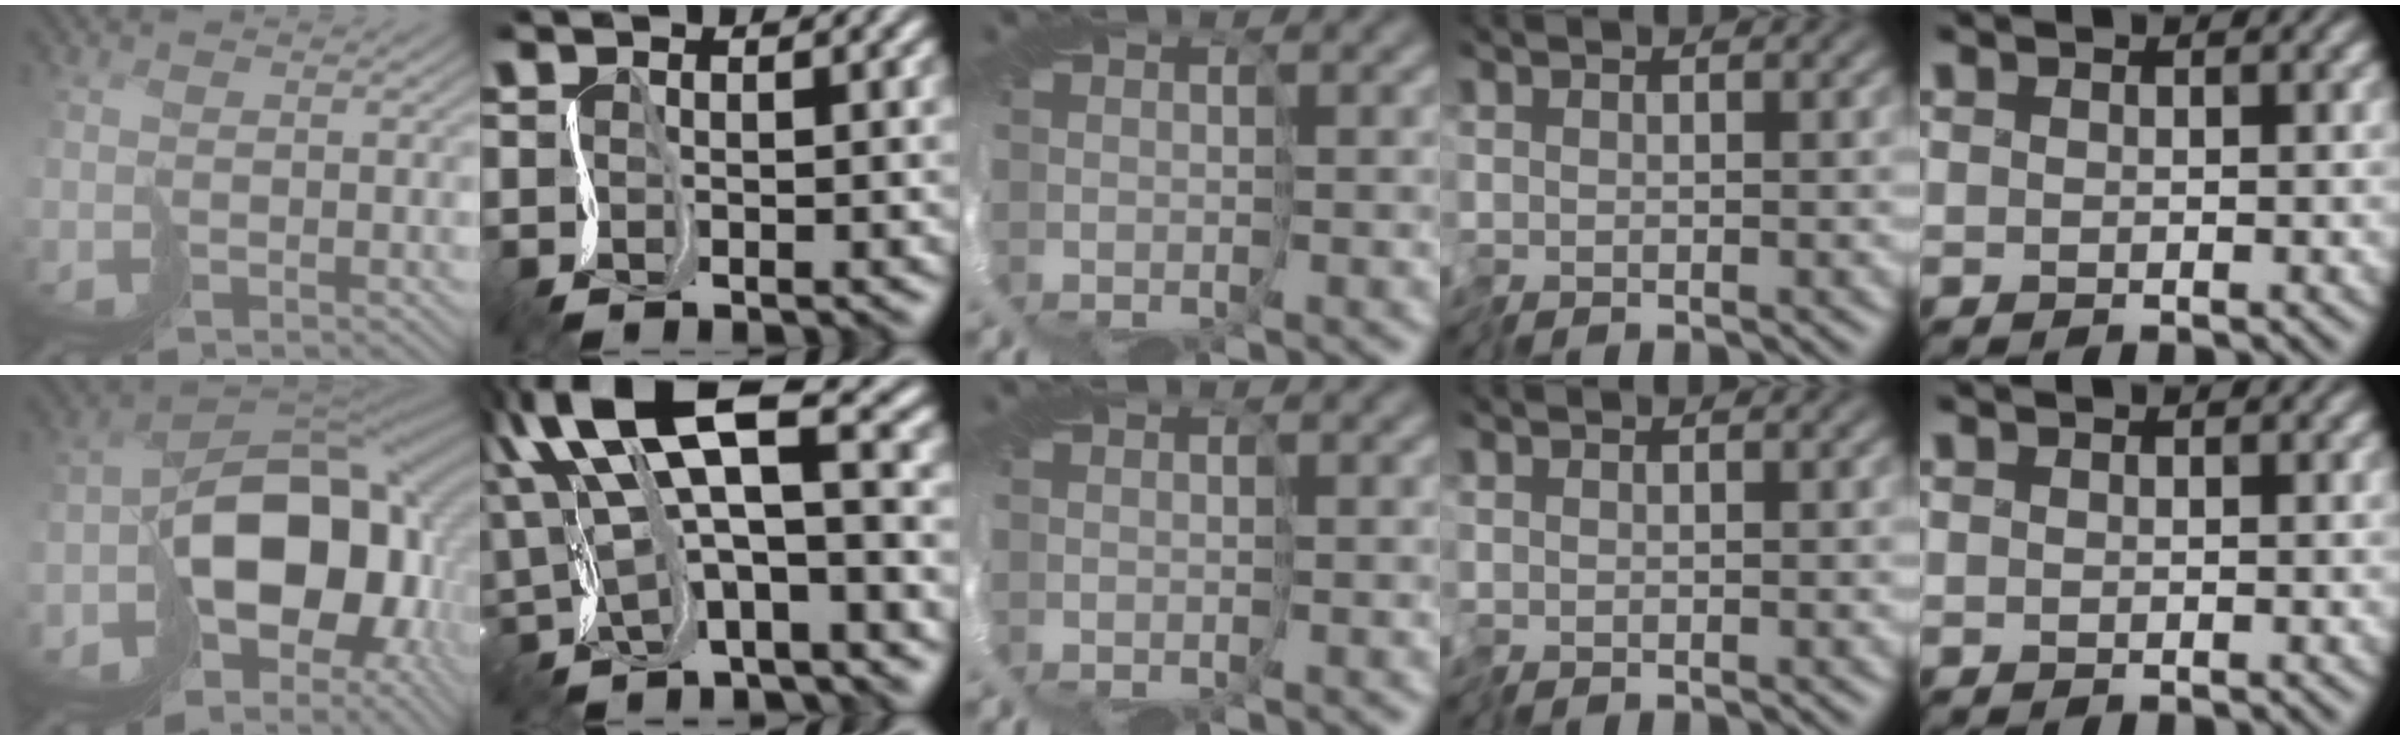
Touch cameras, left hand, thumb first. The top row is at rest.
{"thumb": {"total": 16.8, "force": [-5.0, 11.2, 11.5], "torque": [-0.157, -0.029, -0.066]}, "index": {"total": 9.3, "force": [4.0, 3.2, 7.8], "torque": [-0.158, 0.024, 0.073]}}